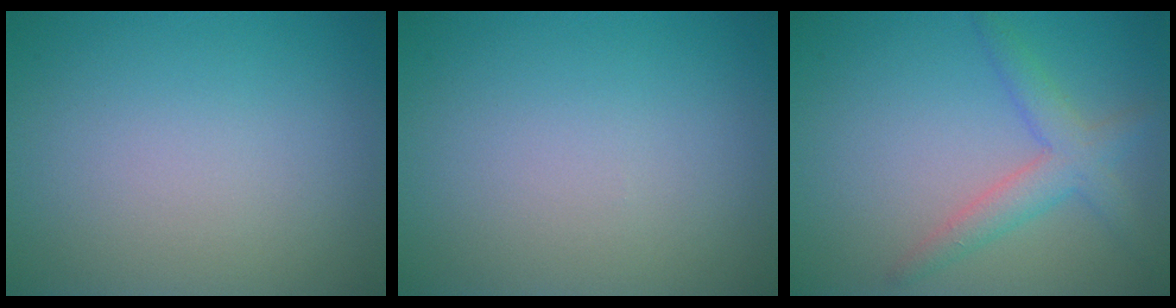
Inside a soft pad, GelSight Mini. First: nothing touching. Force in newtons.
{"total": 0.0}
{"total": 3.2, "press": 3.2, "slide": 0.2}